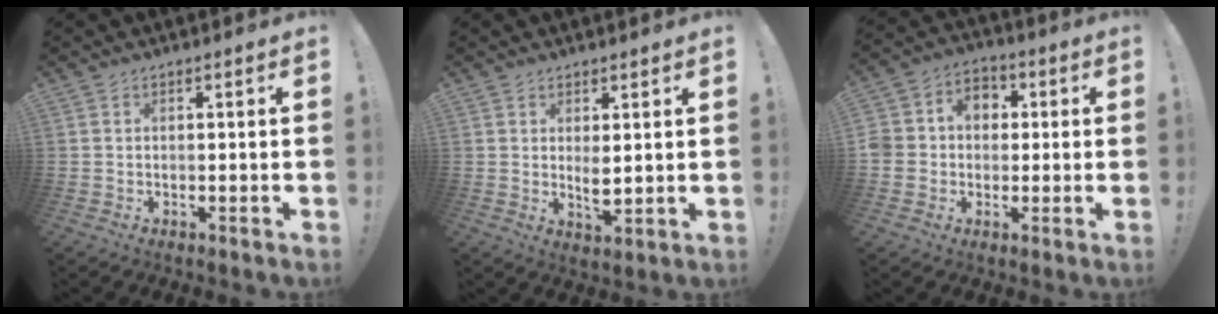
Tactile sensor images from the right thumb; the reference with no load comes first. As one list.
[{"total": 4.2, "force": [1.6, 1.5, 3.6], "torque": [-0.047, -0.015, 0.026]}, {"total": 8.3, "force": [-0.4, 7.8, 2.8], "torque": [-0.046, 0.011, 0.000]}]